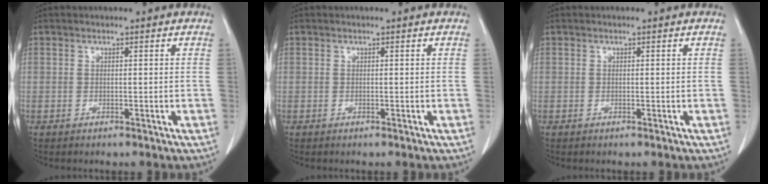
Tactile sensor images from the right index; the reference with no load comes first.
{"total": 0.0}
{"total": 0.0}